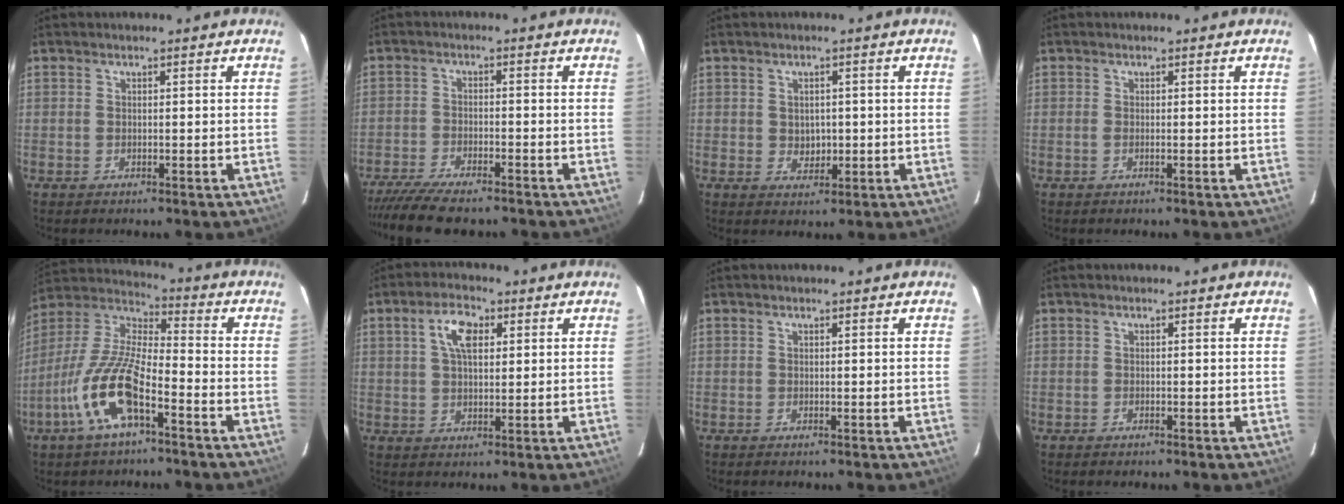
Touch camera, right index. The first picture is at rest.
{"total": 12.0, "force": [-10.4, 2.3, 5.6], "torque": [-0.129, -0.030, -0.175]}
{"total": 3.2, "force": [0.0, 2.7, 1.7], "torque": [-0.026, 0.002, 0.005]}
{"total": 0.6, "force": [-0.2, 0.0, 0.6], "torque": [-0.014, 0.000, -0.006]}
{"total": 14.8, "force": [-7.2, 4.1, 12.2], "torque": [-0.258, -0.009, -0.145]}
{"total": 6.2, "force": [2.2, 3.2, 4.8], "torque": [-0.087, 0.016, 0.040]}
{"total": 0.0}
{"total": 0.6, "force": [-0.5, 0.3, 0.1], "torque": [-0.001, 0.002, -0.009]}